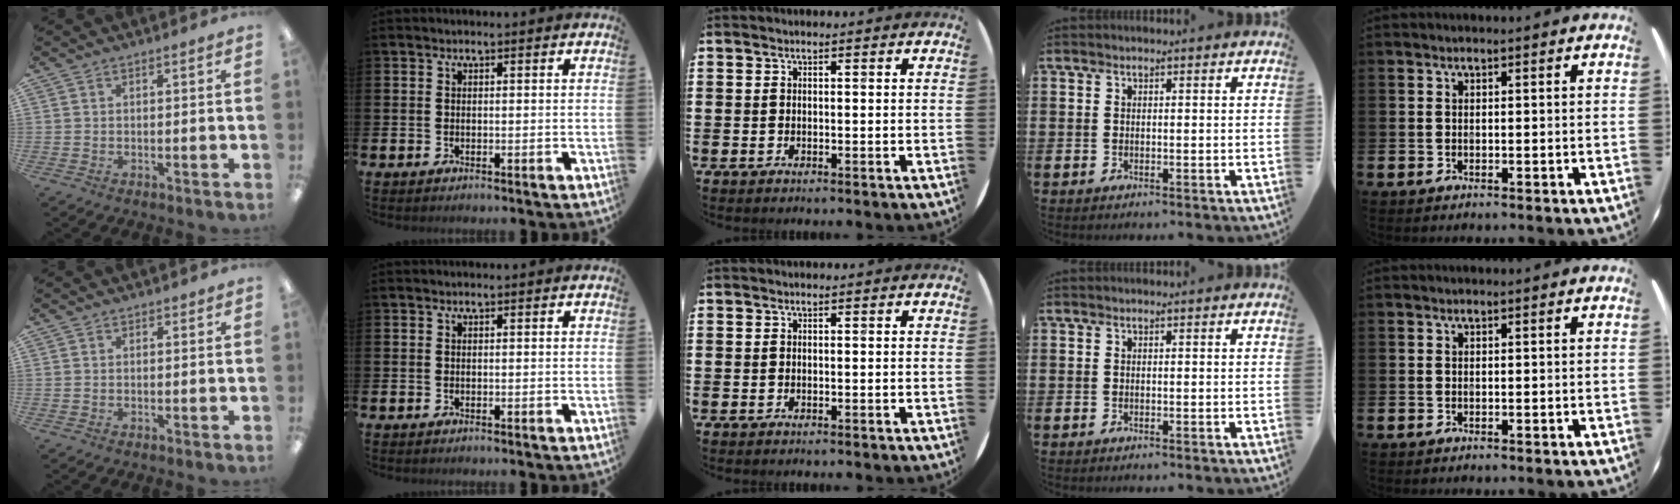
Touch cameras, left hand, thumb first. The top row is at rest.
{}